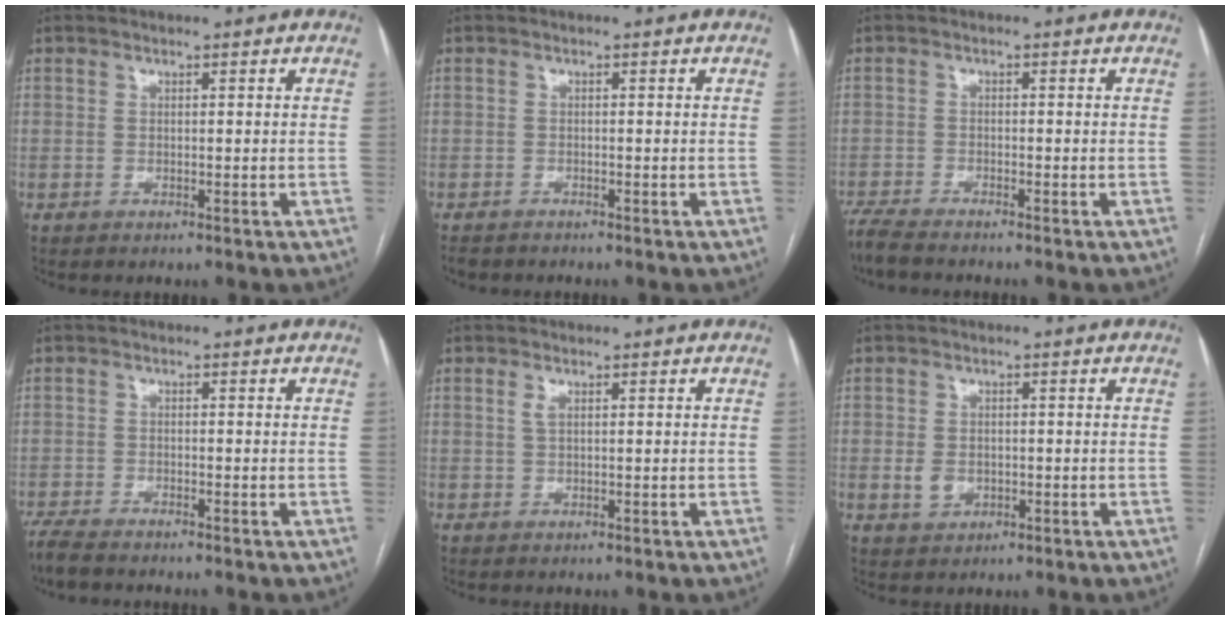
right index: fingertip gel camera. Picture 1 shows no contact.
{"total": 1.7, "force": [-1.6, 0.5, 0.3], "torque": [-0.011, -0.006, -0.022]}
{"total": 3.8, "force": [-3.4, -0.1, 1.5], "torque": [-0.031, -0.016, -0.064]}
{"total": 3.9, "force": [-3.5, 0.5, 1.7], "torque": [-0.033, -0.014, -0.062]}
{"total": 1.2, "force": [0.5, 0.4, 1.0], "torque": [-0.024, 0.002, 0.010]}
{"total": 3.0, "force": [-0.5, 2.4, 1.7], "torque": [-0.031, 0.001, 0.002]}